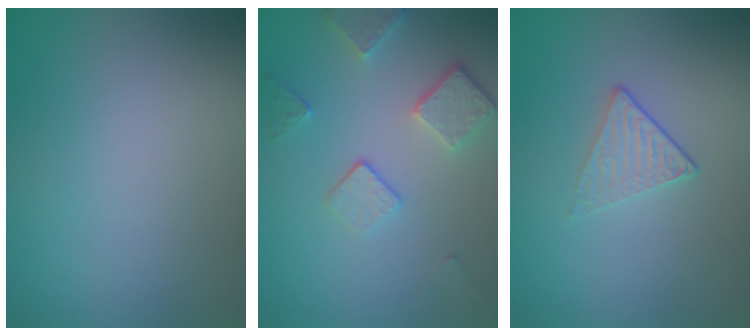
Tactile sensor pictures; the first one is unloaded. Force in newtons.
{"total": 3.9, "press": 2.9, "slide": 2.5}
{"total": 1.4, "press": 1.1, "slide": 0.9}